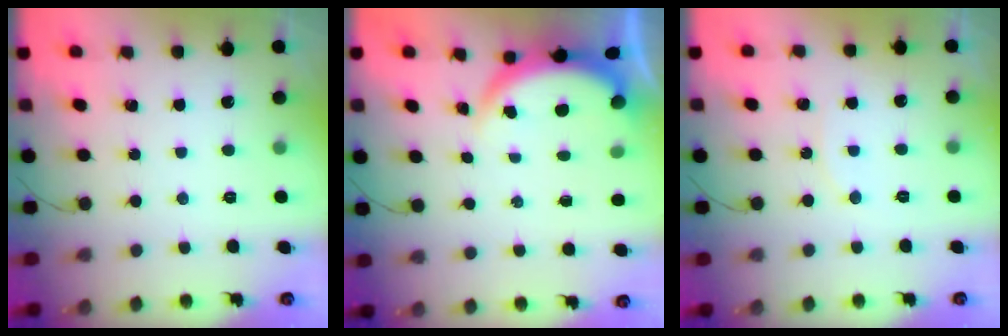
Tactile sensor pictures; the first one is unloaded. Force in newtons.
{"total": 3.7, "press": 3.7, "slide": 0.1}
{"total": 3.6, "press": 3.5, "slide": 0.6}